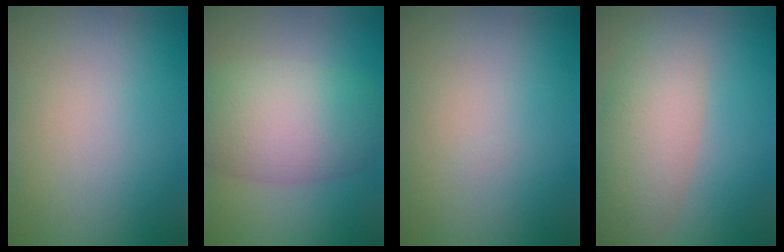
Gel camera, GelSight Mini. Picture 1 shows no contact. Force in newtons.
{"total": 7.6, "press": 7.5, "slide": 0.6}
{"total": 0.0}
{"total": 5.2, "press": 5.2, "slide": 0.3}